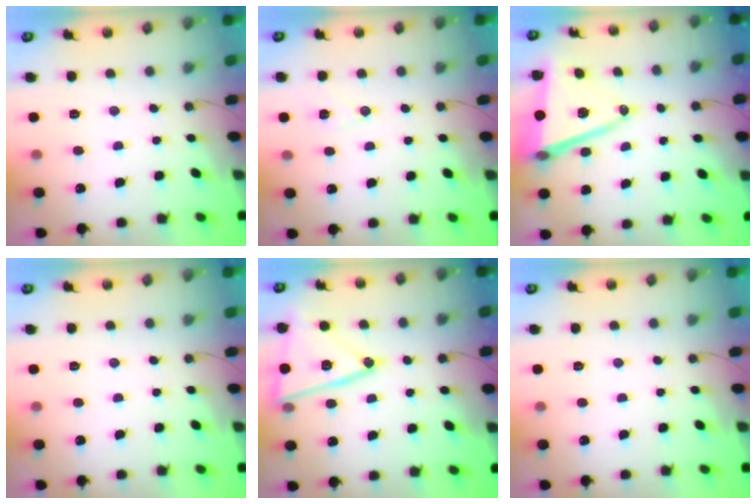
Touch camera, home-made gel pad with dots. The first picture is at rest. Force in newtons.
{"total": 6.7, "press": 5.7, "slide": 3.6}
{"total": 11.0, "press": 10.6, "slide": 3.0}
{"total": 0.0}
{"total": 16.9, "press": 16.8, "slide": 1.2}
{"total": 0.0}